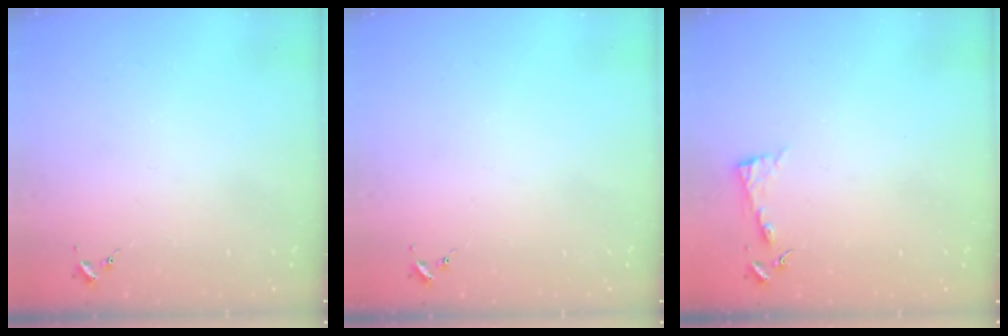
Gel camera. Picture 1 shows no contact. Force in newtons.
{"total": 0.0}
{"total": 3.9, "press": 3.9, "slide": 0.4}